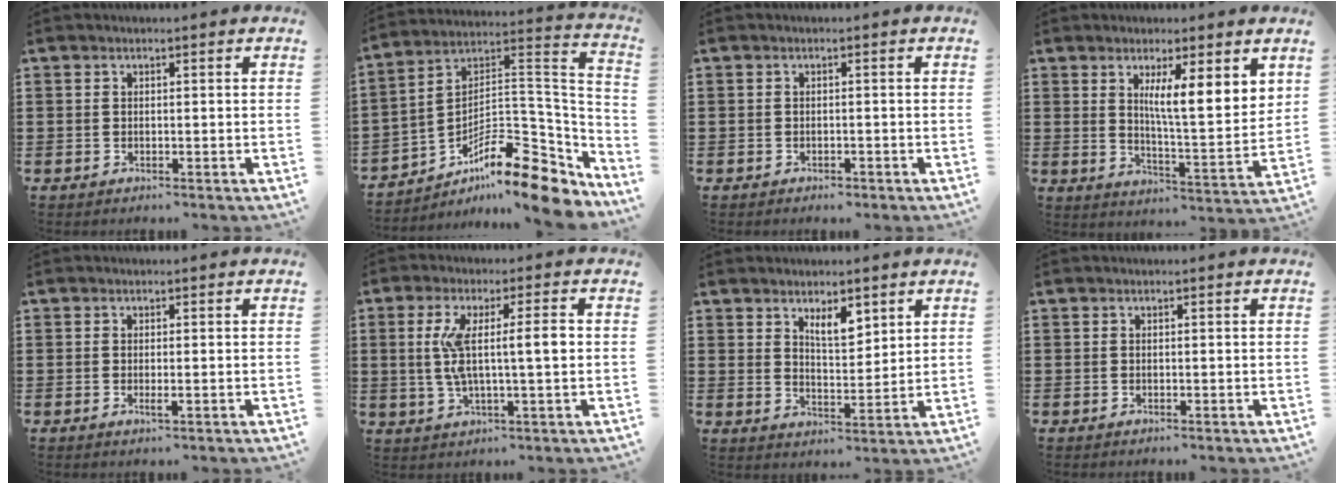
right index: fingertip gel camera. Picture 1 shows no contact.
{"total": 13.6, "force": [-8.8, 4.5, 9.3], "torque": [-0.120, 0.012, -0.160]}
{"total": 0.7, "force": [-0.6, 0.2, 0.2], "torque": [-0.006, 0.000, -0.013]}
{"total": 6.3, "force": [3.5, 1.0, 5.2], "torque": [-0.094, -0.020, 0.054]}
{"total": 1.1, "force": [-0.2, 0.0, 1.1], "torque": [-0.020, -0.004, -0.004]}
{"total": 7.8, "force": [0.8, 1.2, 7.6], "torque": [-0.148, -0.005, 0.008]}
{"total": 4.8, "force": [3.4, 1.8, 2.9], "torque": [-0.056, -0.005, 0.059]}
{"total": 0.0}